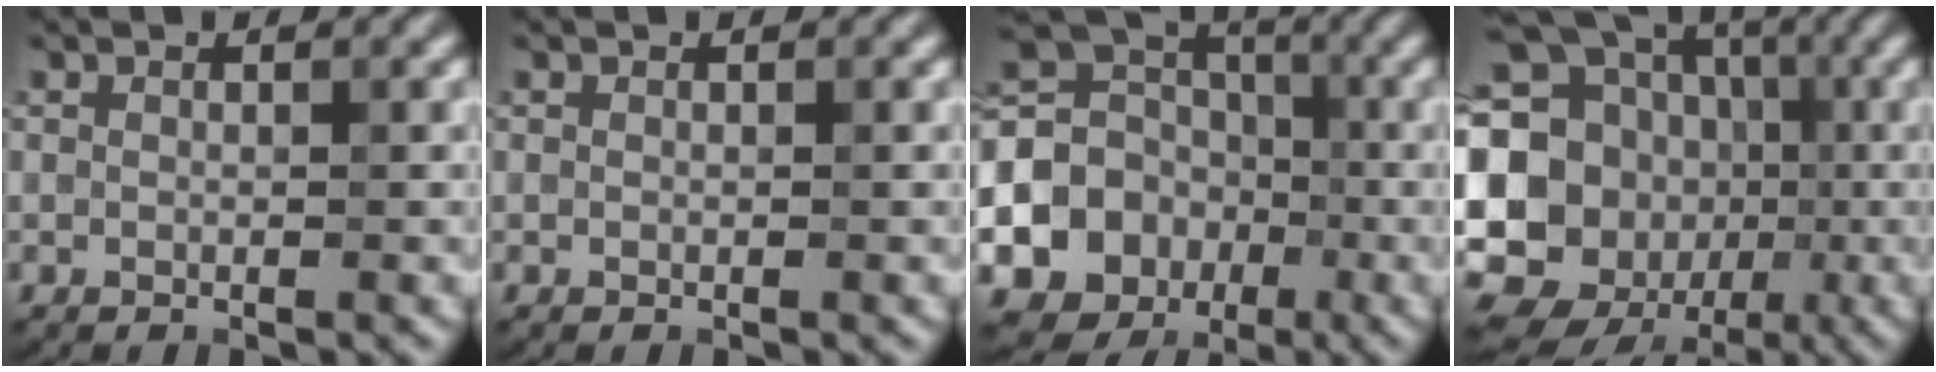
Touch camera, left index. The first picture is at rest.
{"total": 0.0}
{"total": 13.9, "force": [-3.4, 12.7, 4.5], "torque": [-0.106, -0.009, -0.078]}
{"total": 20.9, "force": [-3.0, 18.8, 8.6], "torque": [-0.189, 0.015, -0.092]}